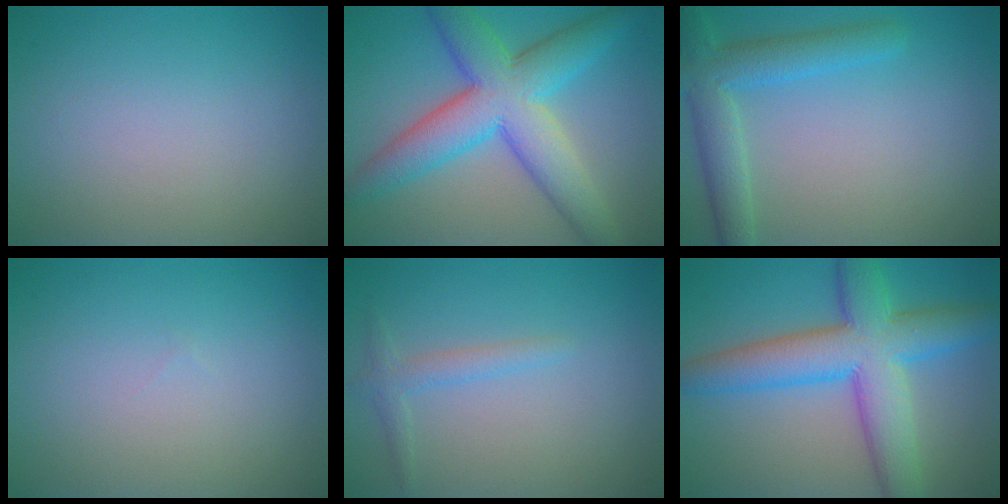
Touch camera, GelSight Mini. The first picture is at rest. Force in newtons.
{"total": 9.2, "press": 9.2, "slide": 0.1}
{"total": 4.6, "press": 4.6, "slide": 0.2}
{"total": 0.0}
{"total": 1.3, "press": 1.3, "slide": 0.1}
{"total": 9.3, "press": 9.3, "slide": 0.1}